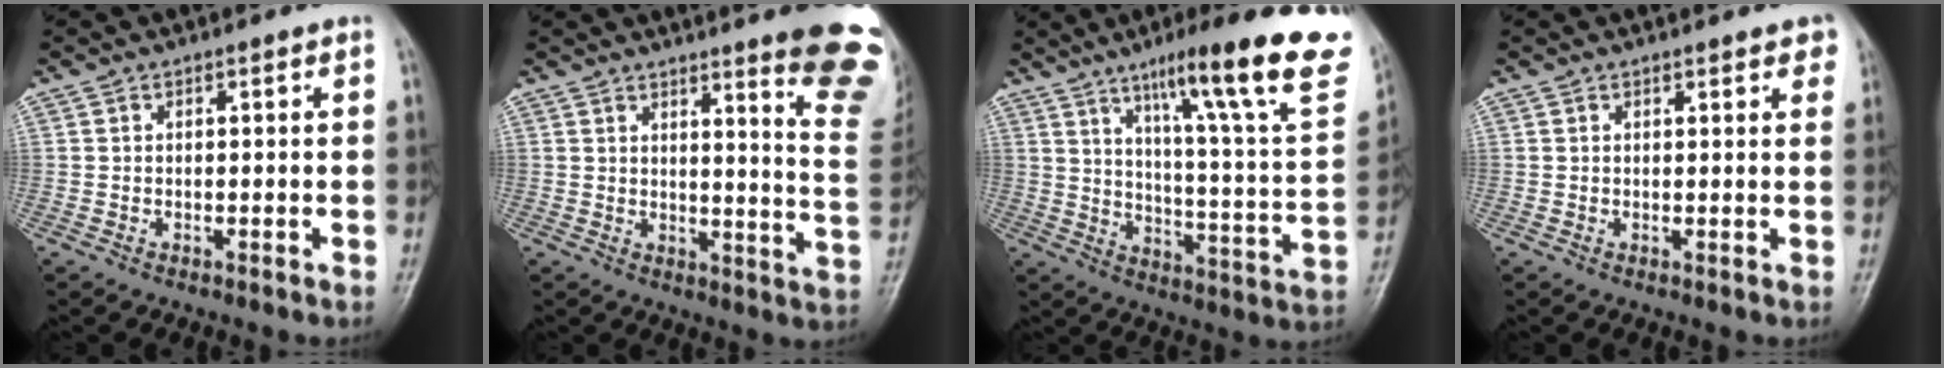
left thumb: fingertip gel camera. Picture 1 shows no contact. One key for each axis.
{"total": 15.9, "fx": 11.4, "fy": 1.2, "fz": 11.1, "tx": -0.108, "ty": -0.094, "tz": 0.128}
{"total": 26.7, "fx": 15.7, "fy": 3.8, "fz": 21.3, "tx": -0.286, "ty": -0.054, "tz": 0.223}
{"total": 3.5, "fx": 2.3, "fy": 1.2, "fz": 2.4, "tx": -0.011, "ty": -0.002, "tz": 0.025}